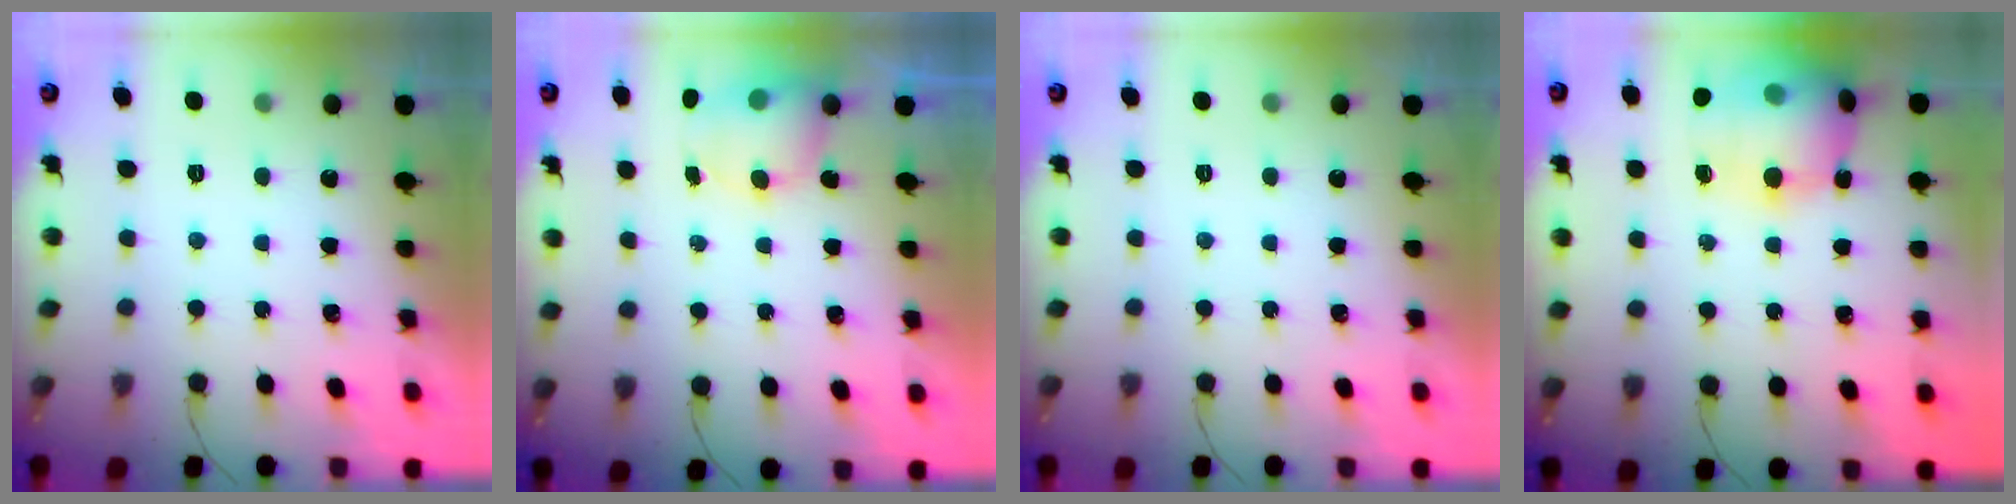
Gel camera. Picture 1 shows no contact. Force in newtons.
{"total": 5.8, "press": 5.7, "slide": 0.8}
{"total": 0.0}
{"total": 17.6, "press": 17.4, "slide": 2.8}